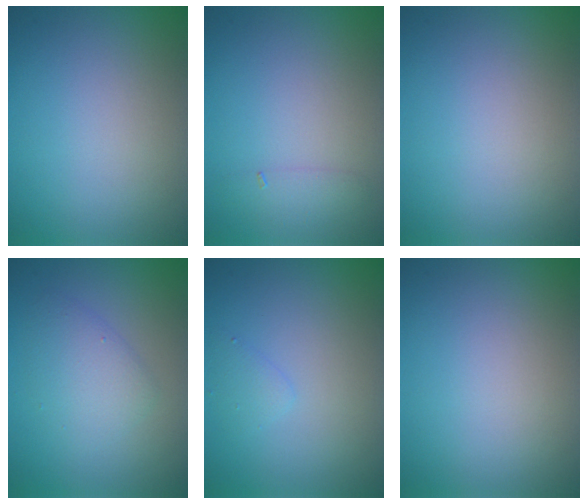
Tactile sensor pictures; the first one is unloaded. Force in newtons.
{"total": 1.3, "press": 1.3, "slide": 0.0}
{"total": 0.0}
{"total": 2.9, "press": 2.9, "slide": 0.2}
{"total": 1.0, "press": 1.0, "slide": 0.1}
{"total": 0.0}